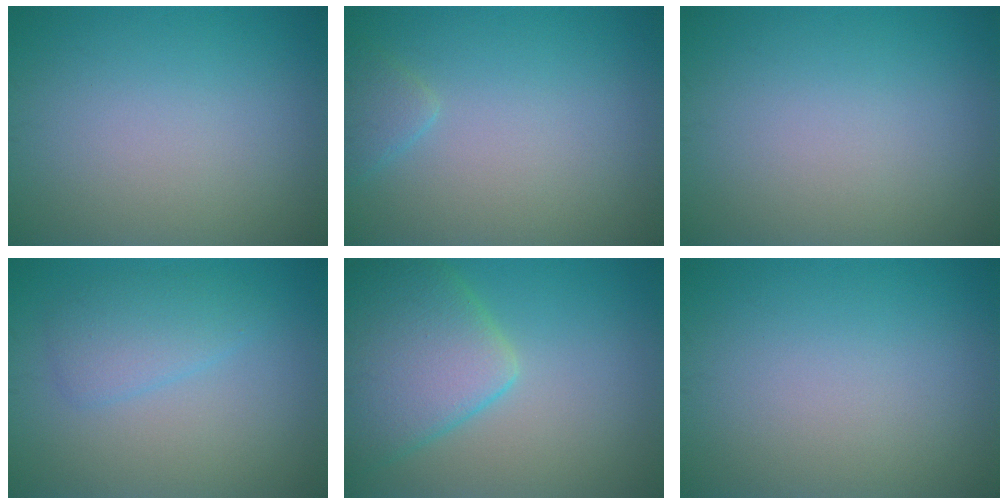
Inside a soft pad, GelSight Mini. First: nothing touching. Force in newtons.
{"total": 1.4, "press": 1.4, "slide": 0.2}
{"total": 0.0}
{"total": 2.6, "press": 2.6, "slide": 0.1}
{"total": 7.4, "press": 7.4, "slide": 0.4}
{"total": 0.0}